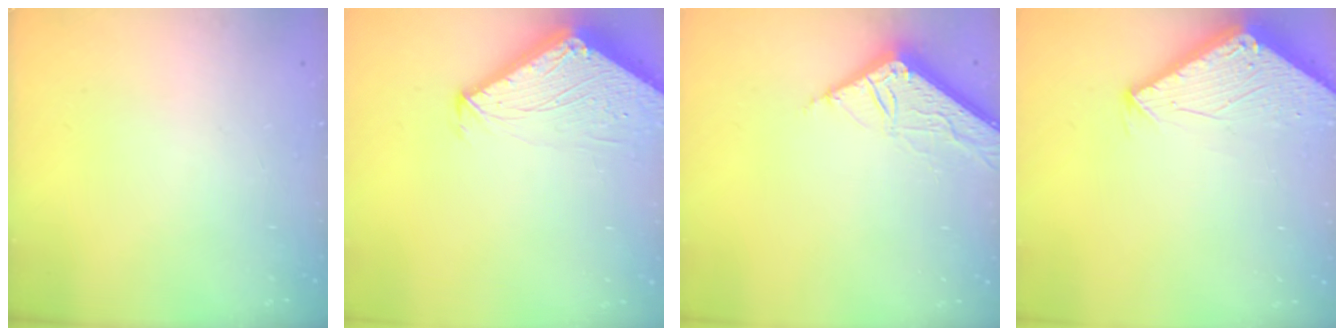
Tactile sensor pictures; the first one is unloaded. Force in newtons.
{"total": 3.8, "press": 3.8, "slide": 0.3}
{"total": 7.8, "press": 7.8, "slide": 0.3}
{"total": 2.9, "press": 2.9, "slide": 0.2}